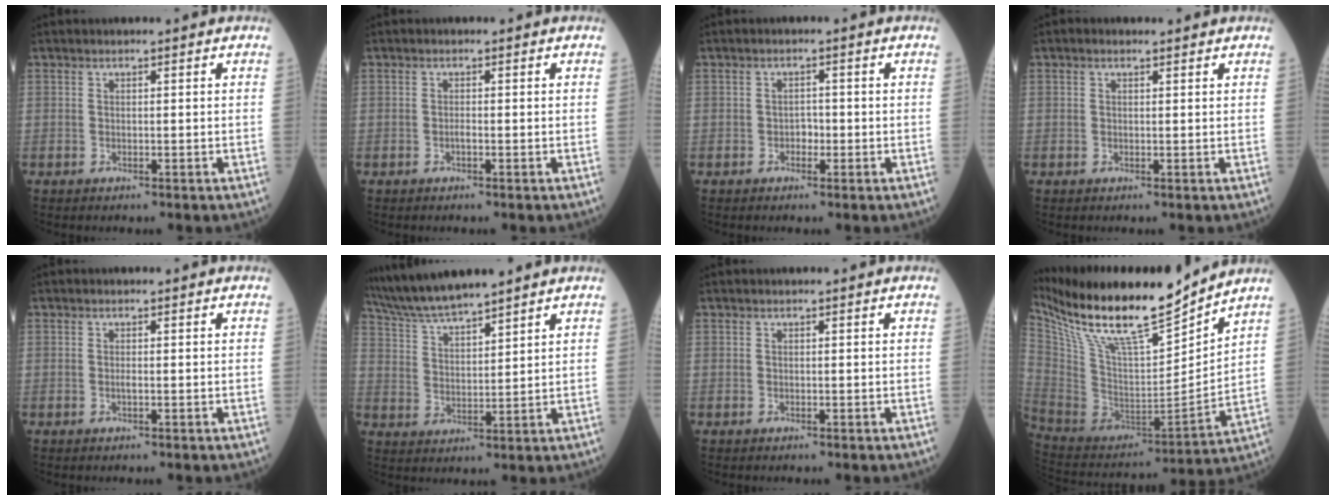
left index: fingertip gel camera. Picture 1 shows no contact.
{"total": 0.9, "force": [-0.7, 0.1, 0.5], "torque": [-0.012, -0.004, -0.013]}
{"total": 1.7, "force": [-1.0, 1.0, 0.9], "torque": [-0.009, 0.001, -0.019]}
{"total": 0.7, "force": [0.2, 0.4, 0.5], "torque": [-0.017, 0.000, -0.001]}
{"total": 0.7, "force": [-0.5, 0.0, 0.5], "torque": [-0.012, -0.005, -0.010]}
{"total": 9.7, "force": [8.7, 0.3, 4.3], "torque": [-0.089, 0.018, 0.169]}
{"total": 0.0}
{"total": 21.3, "force": [17.2, 2.3, 12.3], "torque": [-0.228, -0.013, 0.318]}